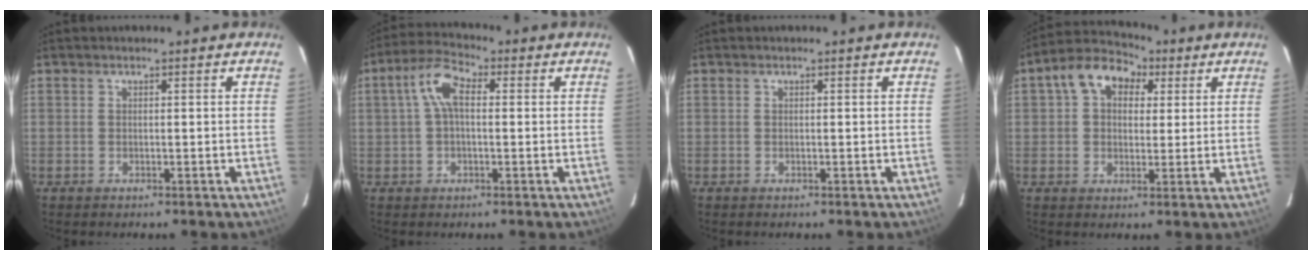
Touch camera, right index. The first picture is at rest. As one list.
[{"total": 6.6, "force": [0.8, 3.2, 5.7], "torque": [-0.117, 0.024, 0.014]}, {"total": 0.0}, {"total": 9.9, "force": [3.6, 7.2, 5.8], "torque": [-0.114, 0.043, 0.052]}]